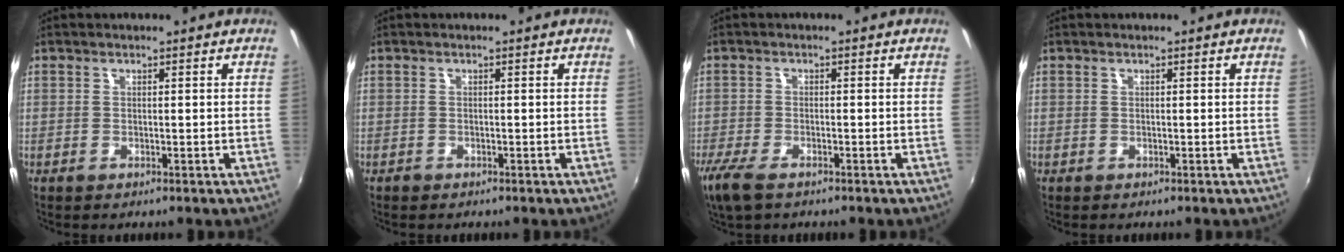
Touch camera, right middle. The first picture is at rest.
{"total": 0.8, "force": [-0.7, 0.5, 0.0], "torque": [-0.005, -0.002, -0.011]}
{"total": 6.1, "force": [-4.4, 2.2, 3.6], "torque": [-0.097, -0.023, -0.088]}
{"total": 0.0}